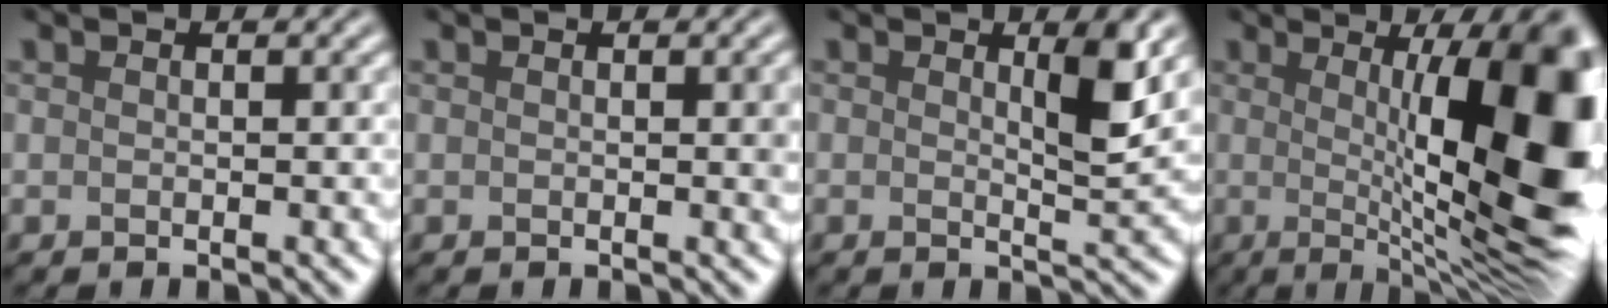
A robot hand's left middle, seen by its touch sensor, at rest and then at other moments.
{"total": 0.7, "force": [-0.4, -0.5, 0.4], "torque": [-0.017, -0.002, 0.009]}
{"total": 2.1, "force": [0.4, -0.3, 2.1], "torque": [-0.047, -0.008, 0.020]}
{"total": 14.3, "force": [0.5, 3.2, 13.9], "torque": [-0.154, 0.004, 0.027]}